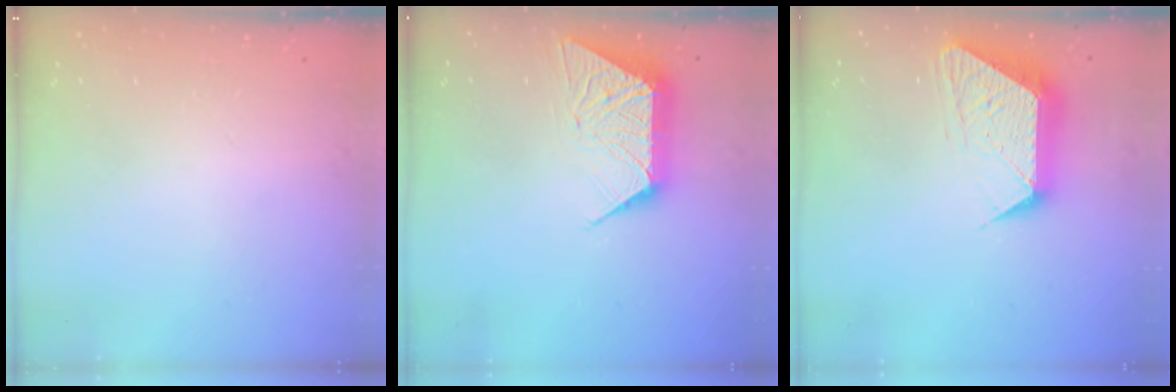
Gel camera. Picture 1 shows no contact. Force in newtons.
{"total": 11.3, "press": 11.3, "slide": 0.5}
{"total": 14.6, "press": 14.6, "slide": 0.9}